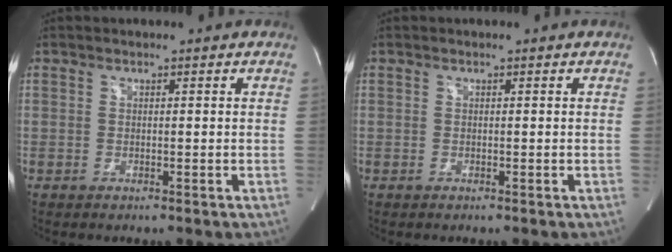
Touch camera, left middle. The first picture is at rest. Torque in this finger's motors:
{"motor_torque": [0.10, -0.10, 0.04, 0.01]}